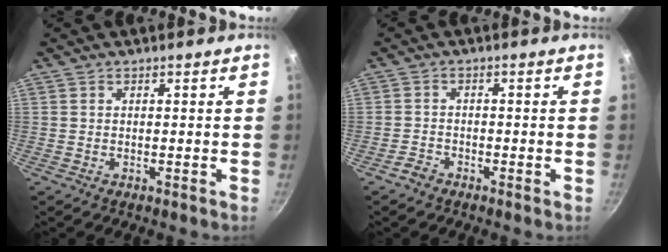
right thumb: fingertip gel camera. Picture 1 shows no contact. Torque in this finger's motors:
{"motor_torque": [0.53, -0.19, 0.40, 0.06, 0.12]}